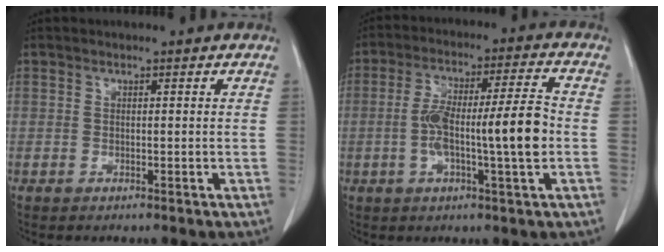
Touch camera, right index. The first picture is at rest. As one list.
[{"total": 12.0, "force": [-1.7, 0.8, 11.8], "torque": [-0.205, 0.017, -0.030]}]